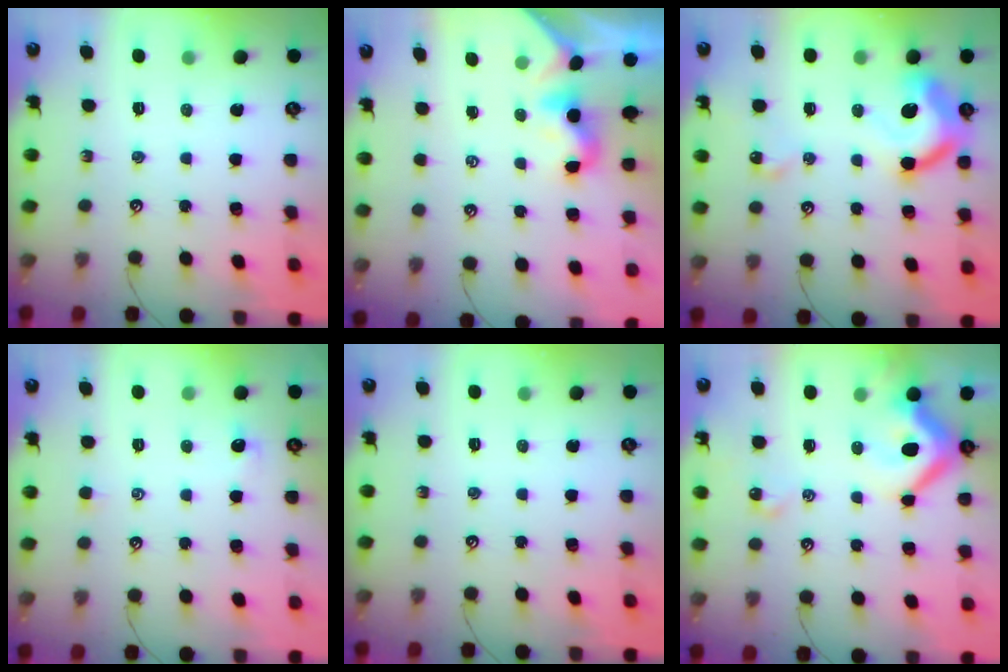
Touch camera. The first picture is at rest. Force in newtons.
{"total": 1.8, "press": 1.8, "slide": 0.5}
{"total": 13.2, "press": 13.1, "slide": 1.3}
{"total": 1.8, "press": 1.8, "slide": 0.5}
{"total": 0.0}
{"total": 12.0, "press": 11.9, "slide": 1.3}